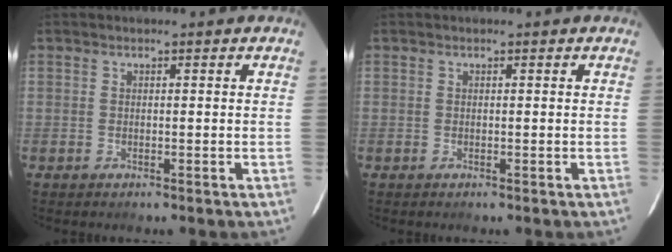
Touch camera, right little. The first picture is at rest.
{"total": 0.0}